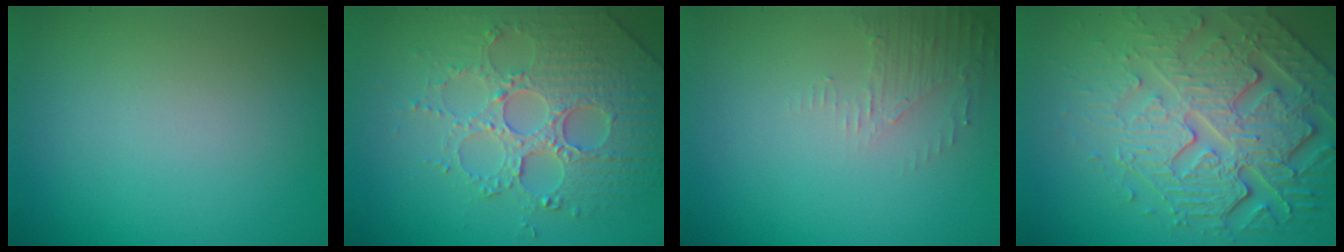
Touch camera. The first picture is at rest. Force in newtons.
{"total": 5.1, "press": 4.9, "slide": 1.2}
{"total": 1.9, "press": 1.8, "slide": 0.4}
{"total": 7.8, "press": 6.0, "slide": 5.0}